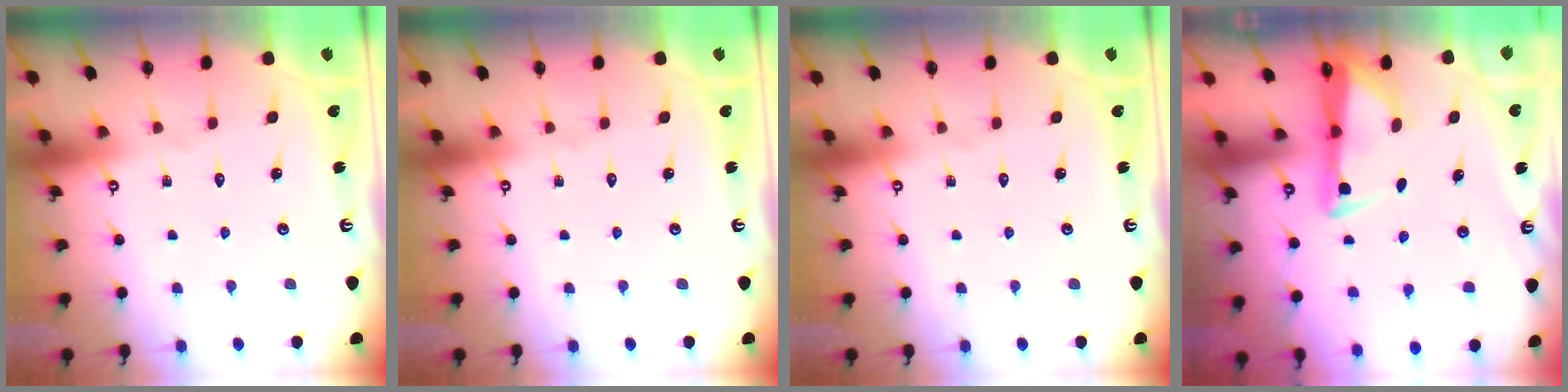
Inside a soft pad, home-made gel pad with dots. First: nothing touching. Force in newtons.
{"total": 0.0}
{"total": 0.0}
{"total": 3.0, "press": 3.0, "slide": 0.7}